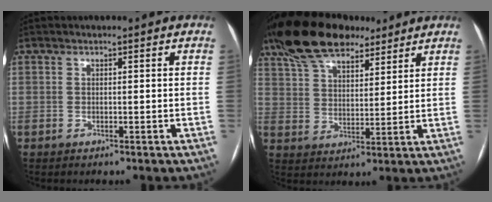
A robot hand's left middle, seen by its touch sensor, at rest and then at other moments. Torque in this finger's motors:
{"motor_torque": [1.10, -1.04, 0.18, 0.05]}